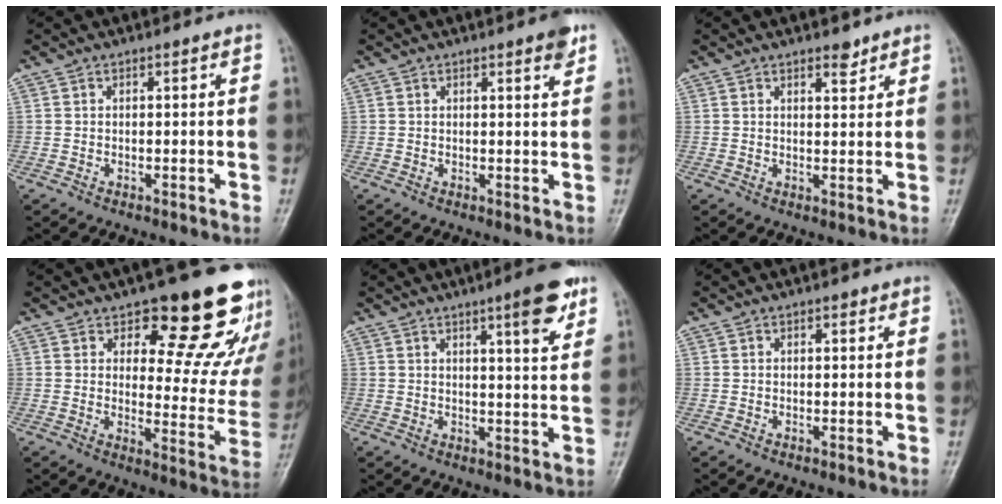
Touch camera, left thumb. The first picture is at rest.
{"total": 2.8, "force": [1.8, 0.4, 2.1], "torque": [-0.023, -0.008, 0.021]}
{"total": 2.9, "force": [2.2, 1.1, 1.5], "torque": [-0.012, -0.014, 0.033]}
{"total": 18.9, "force": [14.3, 7.5, 9.8], "torque": [-0.055, -0.100, 0.170]}
{"total": 8.0, "force": [4.7, 1.4, 6.3], "torque": [-0.079, -0.024, 0.062]}
{"total": 0.9, "force": [0.6, 0.4, 0.6], "torque": [-0.006, -0.001, 0.007]}